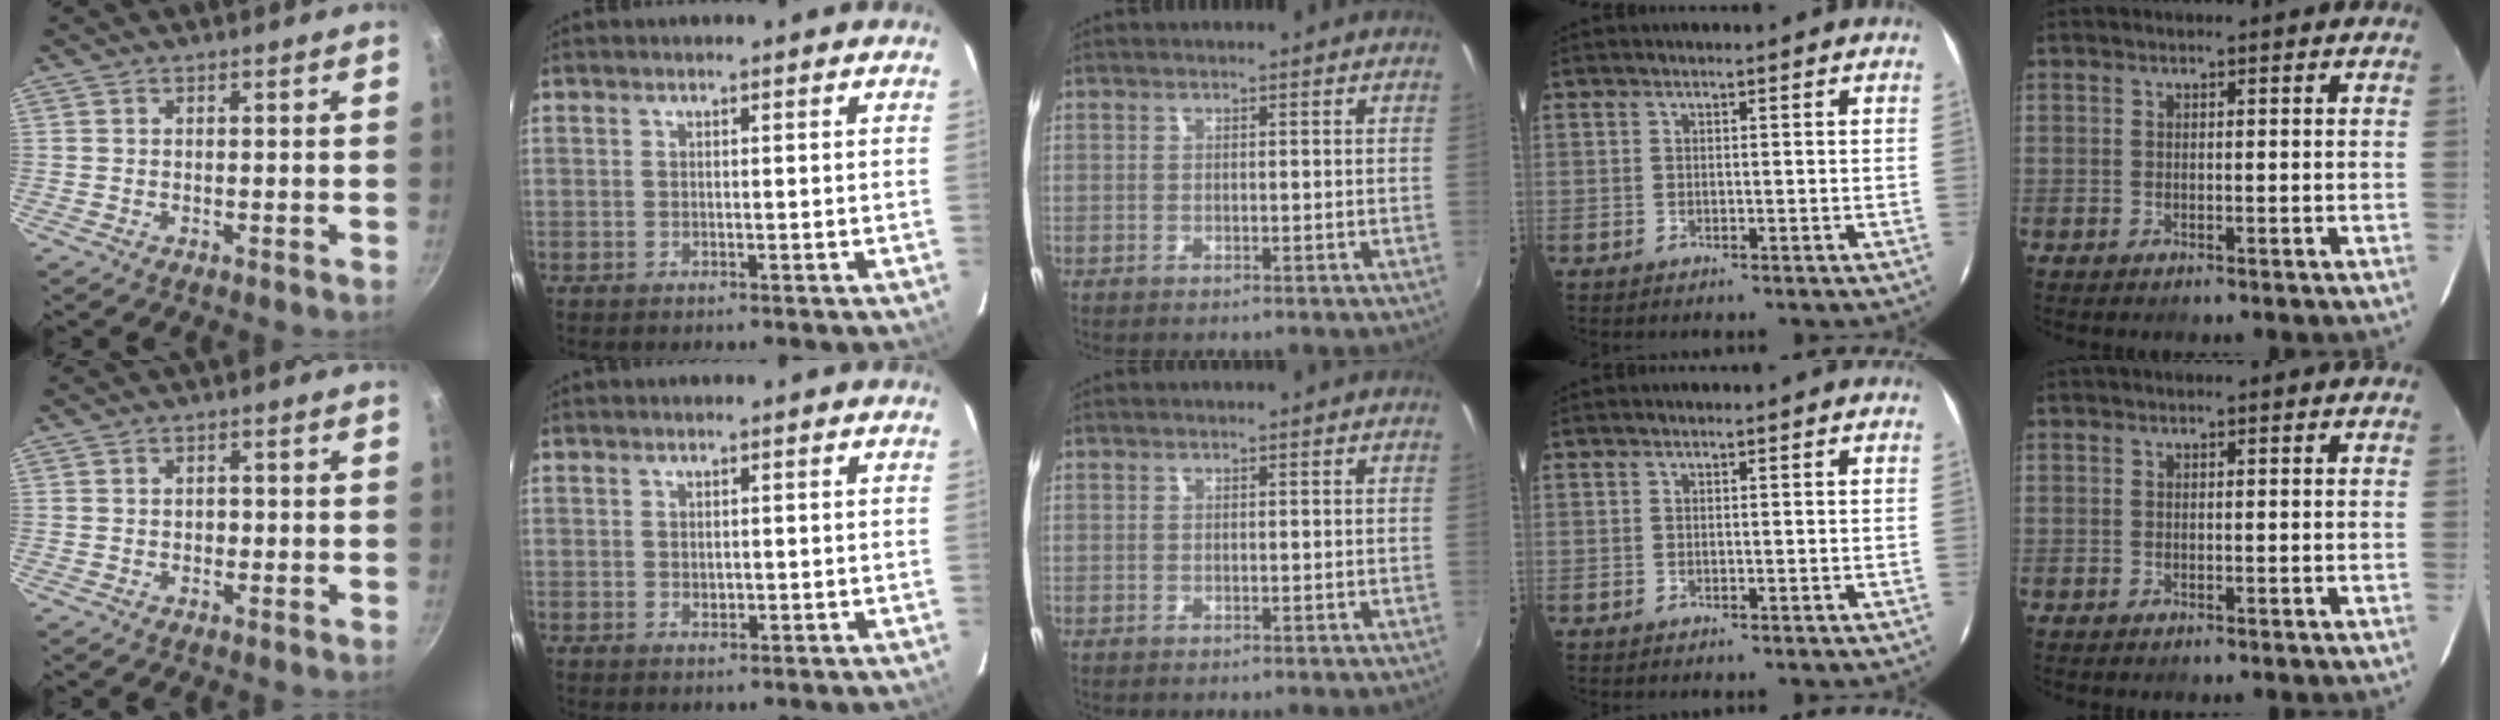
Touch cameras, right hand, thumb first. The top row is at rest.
{"thumb": {"total": 1.3, "force": [-0.1, 1.0, 0.7], "torque": [-0.008, 0.004, -0.002]}, "index": {"total": 1.3, "force": [0.0, 1.0, 0.9], "torque": [-0.013, 0.001, 0.003]}}